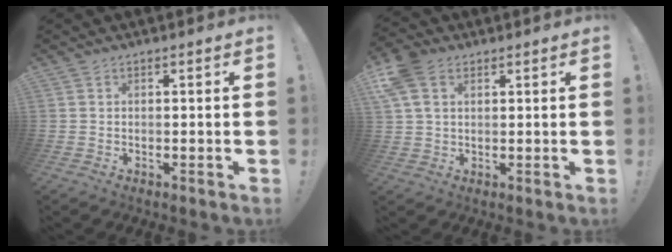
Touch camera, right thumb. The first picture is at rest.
{"total": 8.0, "force": [3.6, 5.4, 4.8], "torque": [-0.094, -0.001, 0.073]}